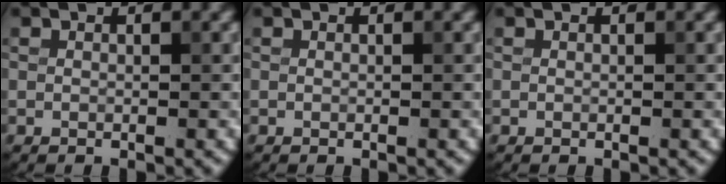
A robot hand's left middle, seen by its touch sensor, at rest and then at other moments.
{"total": 0.0}
{"total": 0.0}